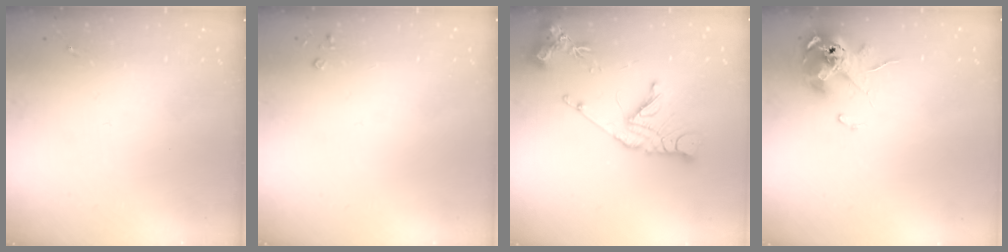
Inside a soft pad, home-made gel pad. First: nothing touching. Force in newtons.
{"total": 2.2, "press": 2.2, "slide": 0.3}
{"total": 15.4, "press": 15.3, "slide": 1.8}
{"total": 10.4, "press": 10.3, "slide": 1.4}